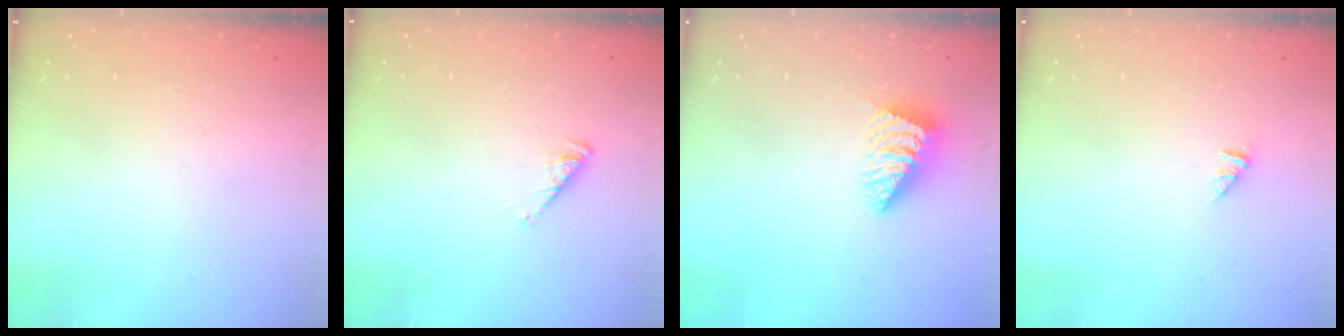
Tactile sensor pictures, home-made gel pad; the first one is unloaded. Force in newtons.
{"total": 1.5, "press": 1.5, "slide": 0.3}
{"total": 2.8, "press": 2.8, "slide": 0.2}
{"total": 0.0}